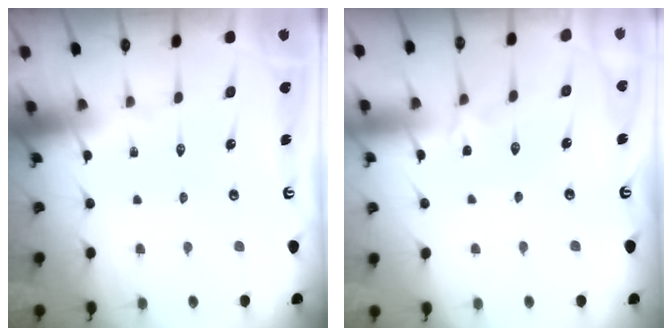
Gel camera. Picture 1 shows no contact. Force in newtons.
{"total": 1.4, "press": 1.3, "slide": 0.3}